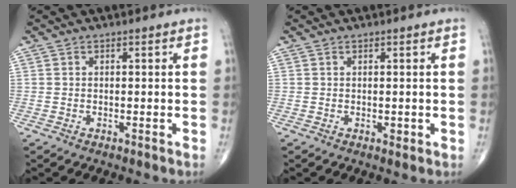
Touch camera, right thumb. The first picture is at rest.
{"total": 0.8, "force": [0.1, 0.5, 0.6], "torque": [-0.006, -0.001, 0.002]}